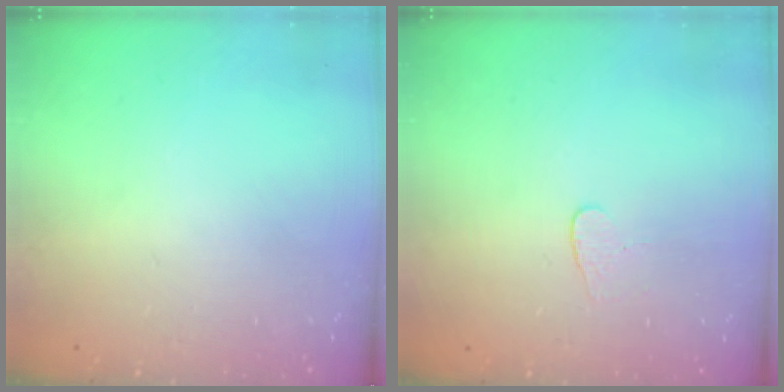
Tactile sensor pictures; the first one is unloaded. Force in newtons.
{"total": 3.4, "press": 3.4, "slide": 0.3}